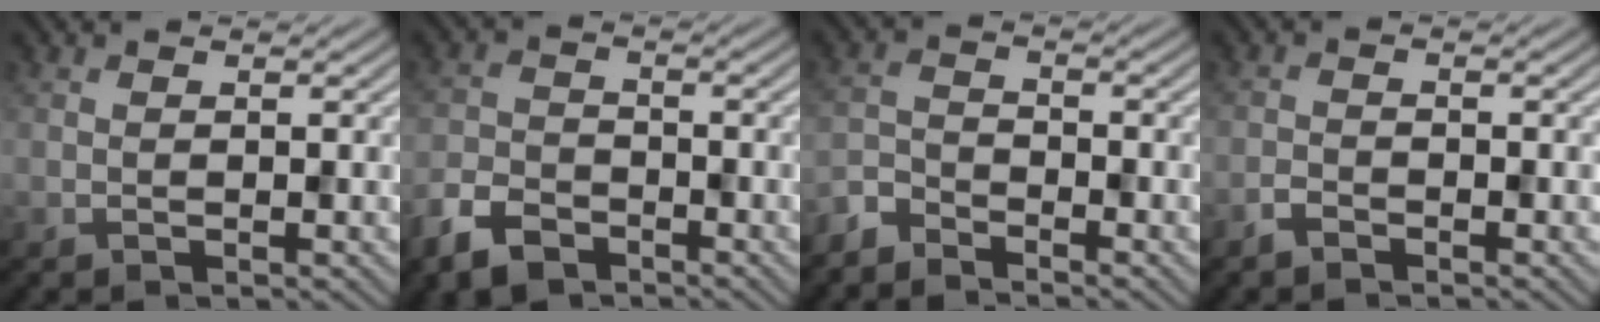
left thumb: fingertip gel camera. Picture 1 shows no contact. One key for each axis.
{"total": 5.6, "fx": -4.1, "fy": 2.9, "fz": 2.5, "tx": -0.058, "ty": -0.008, "tz": -0.092}
{"total": 3.9, "fx": -3.6, "fy": 1.1, "fz": 1.0, "tx": -0.024, "ty": -0.008, "tz": -0.090}
{"total": 1.7, "fx": -1.5, "fy": 0.6, "fz": 0.7, "tx": -0.016, "ty": 0.000, "tz": -0.035}